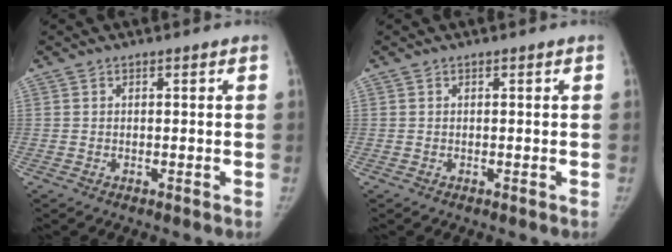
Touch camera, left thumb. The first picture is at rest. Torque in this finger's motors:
{"motor_torque": [0.00, 0.00, 0.11, -0.04, 0.00]}